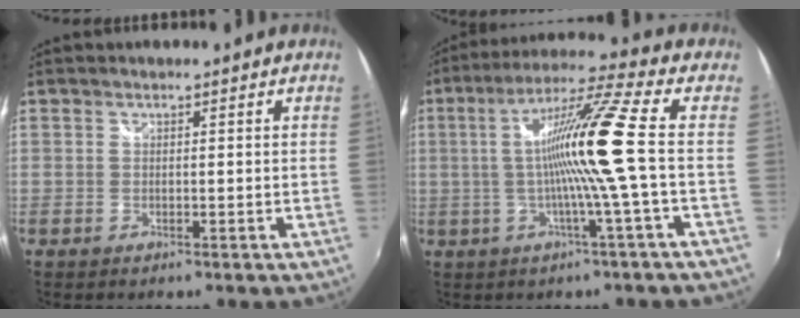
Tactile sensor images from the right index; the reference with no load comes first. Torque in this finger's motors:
{"motor_torque": [2.14, 0.00, 0.61, 0.21]}